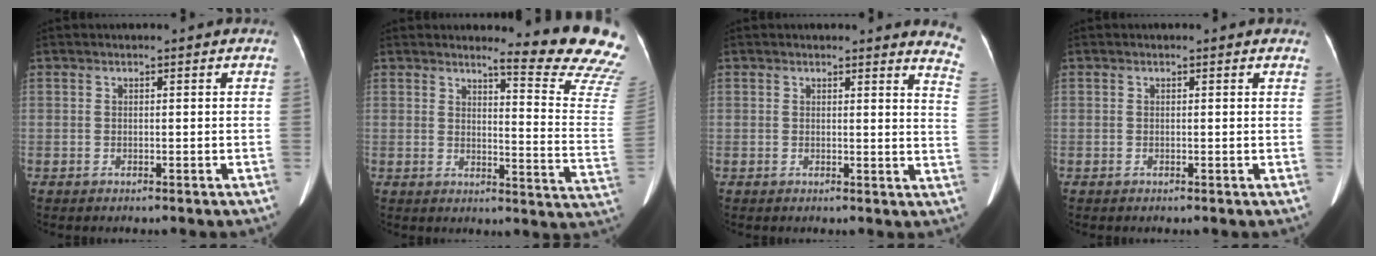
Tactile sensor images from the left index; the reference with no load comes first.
{"total": 14.6, "force": [13.9, -0.8, 4.4], "torque": [-0.045, -0.140, 0.137]}
{"total": 7.1, "force": [6.8, 0.2, 1.9], "torque": [-0.006, -0.063, 0.038]}
{"total": 1.9, "force": [1.6, 0.8, 0.5], "torque": [-0.007, 0.003, 0.002]}